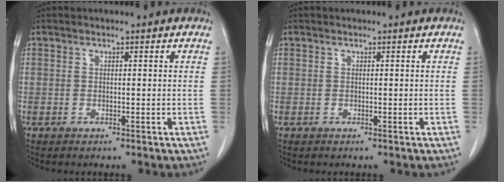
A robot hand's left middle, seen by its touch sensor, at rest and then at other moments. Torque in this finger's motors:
{"motor_torque": [-0.08, -0.03, 0.06, 0.00]}